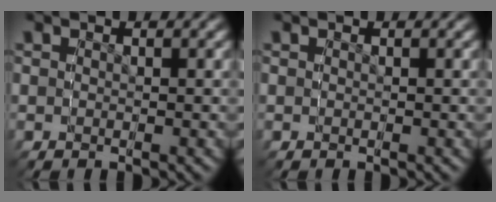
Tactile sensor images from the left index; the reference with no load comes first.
{"total": 0.0}